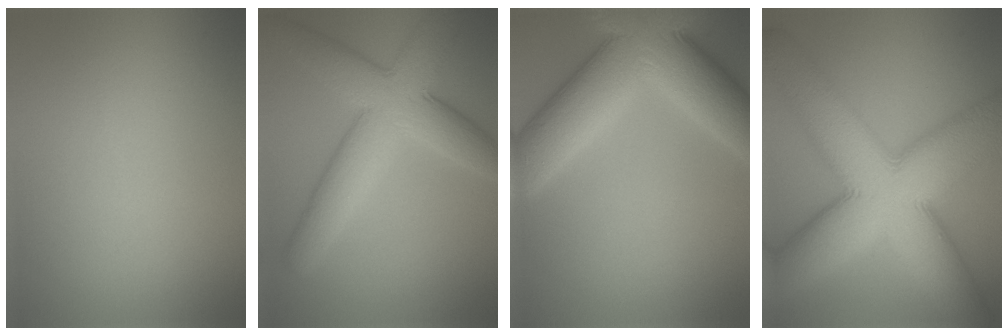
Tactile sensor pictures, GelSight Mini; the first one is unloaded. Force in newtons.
{"total": 8.3, "press": 8.3, "slide": 0.2}
{"total": 12.3, "press": 12.3, "slide": 0.8}
{"total": 16.3, "press": 16.3, "slide": 0.4}